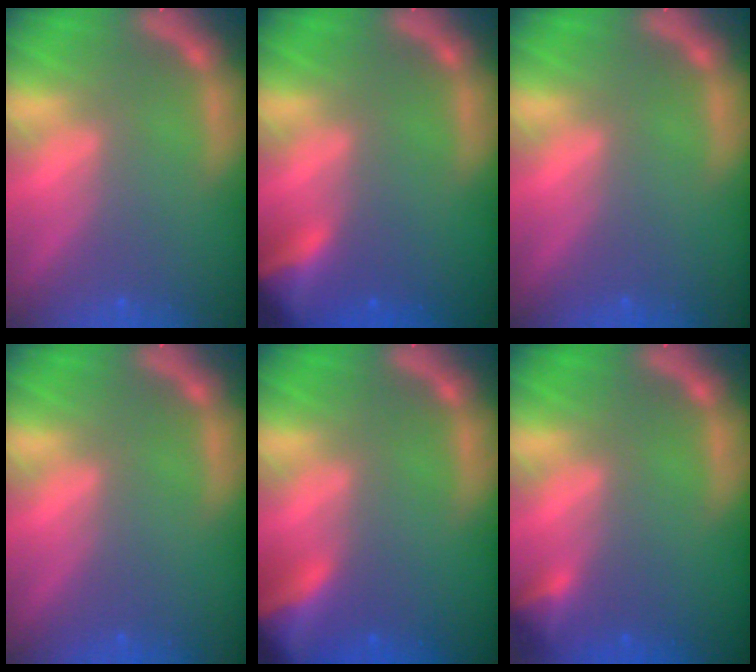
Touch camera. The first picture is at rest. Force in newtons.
{"total": 4.4}
{"total": 0.0}
{"total": 0.0}
{"total": 5.9}
{"total": 1.9}